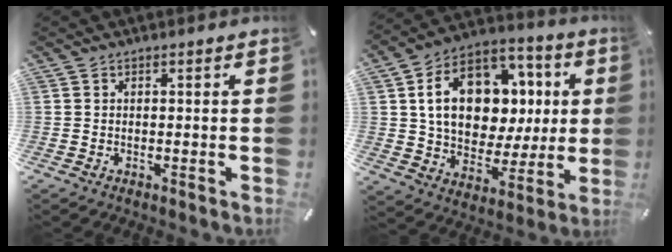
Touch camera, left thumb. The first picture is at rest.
{"total": 18.0, "force": [3.8, 13.9, 10.8], "torque": [-0.171, -0.007, 0.077]}